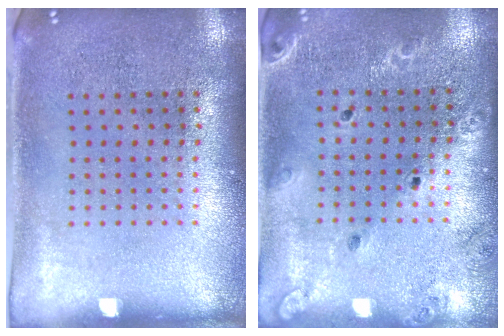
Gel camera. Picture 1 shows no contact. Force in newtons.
{"total": 1.5, "press": 1.4, "slide": 0.2}